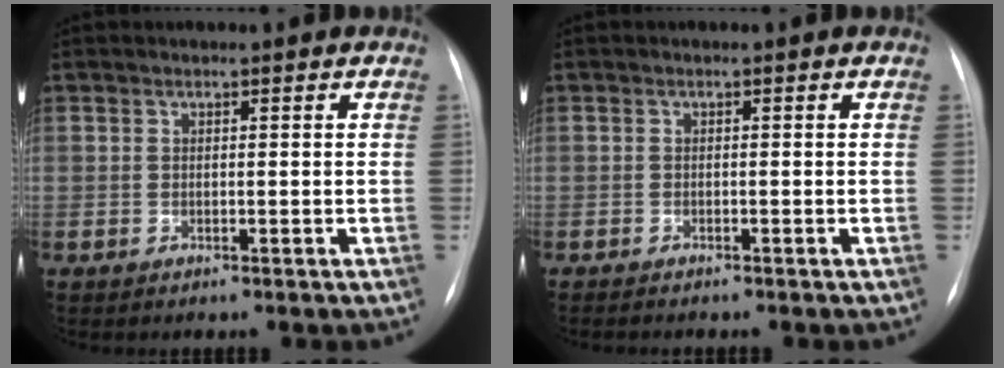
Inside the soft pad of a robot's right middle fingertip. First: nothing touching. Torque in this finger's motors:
{"motor_torque": [0.16, -0.32, -0.05, 0.00]}